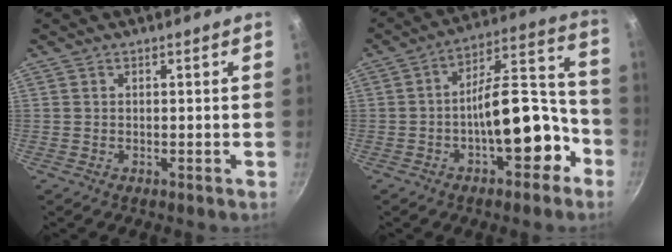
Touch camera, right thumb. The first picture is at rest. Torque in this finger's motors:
{"motor_torque": [2.62, 2.39, 2.13, -0.64, 0.70]}